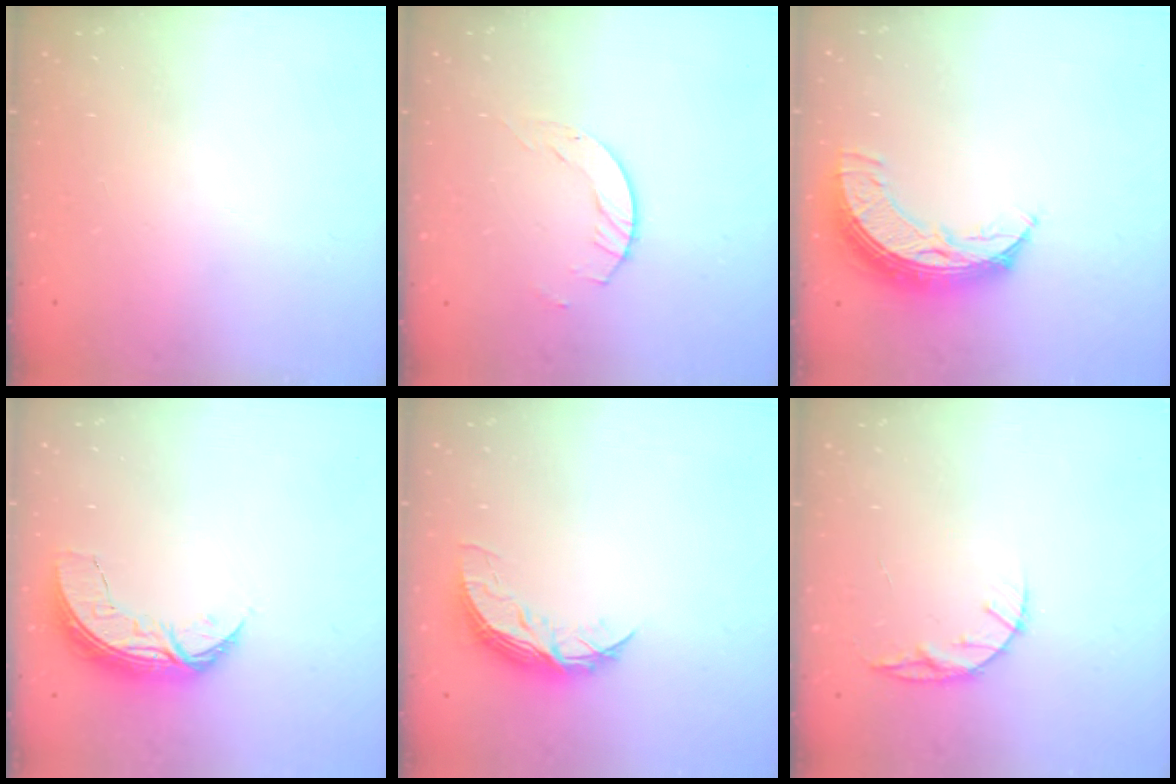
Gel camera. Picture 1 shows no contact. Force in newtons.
{"total": 4.1, "press": 4.1, "slide": 0.2}
{"total": 10.6, "press": 10.6, "slide": 1.0}
{"total": 7.3, "press": 7.3, "slide": 0.7}
{"total": 7.9, "press": 7.8, "slide": 0.6}
{"total": 5.8, "press": 5.8, "slide": 0.6}